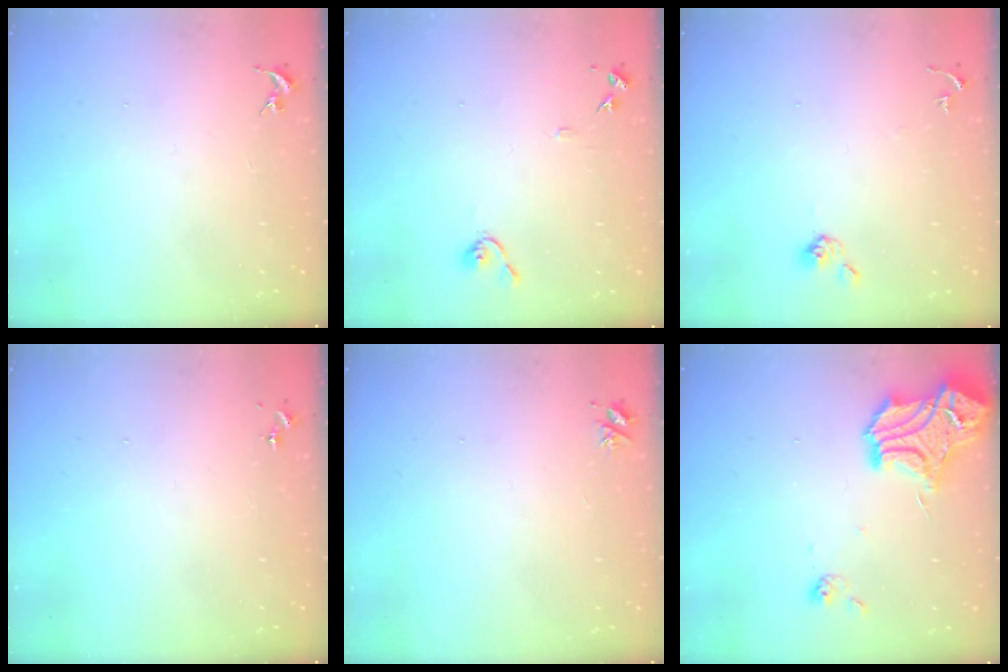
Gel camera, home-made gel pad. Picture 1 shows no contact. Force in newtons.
{"total": 6.2, "press": 6.2, "slide": 0.6}
{"total": 6.4, "press": 6.4, "slide": 0.6}
{"total": 0.0}
{"total": 3.5, "press": 3.4, "slide": 0.5}
{"total": 17.9, "press": 17.9, "slide": 1.4}